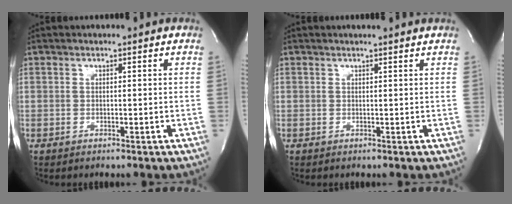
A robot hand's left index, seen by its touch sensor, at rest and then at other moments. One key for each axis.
{"total": 2.0, "fx": 1.8, "fy": -0.4, "fz": 0.7, "tx": -0.013, "ty": 0.002, "tz": 0.021}